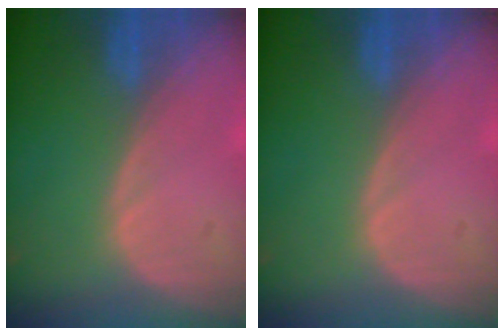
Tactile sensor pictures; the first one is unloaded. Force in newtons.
{"total": 0.0}